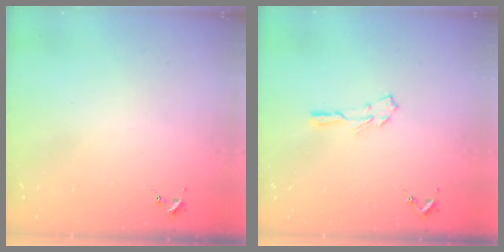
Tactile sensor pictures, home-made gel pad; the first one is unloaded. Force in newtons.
{"total": 4.0, "press": 3.9, "slide": 0.4}